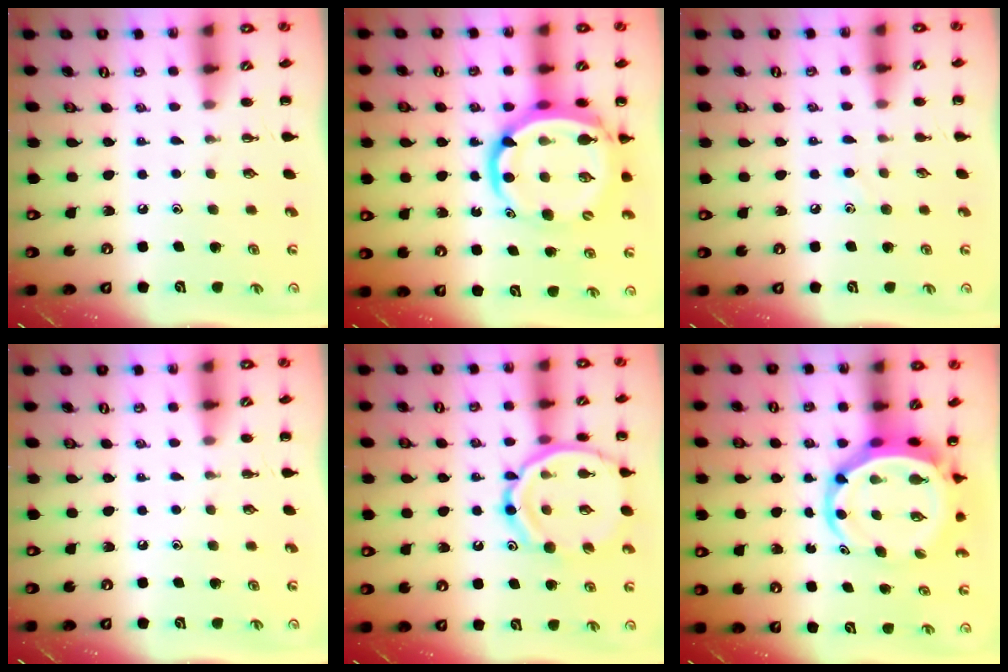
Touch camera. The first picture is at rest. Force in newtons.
{"total": 14.4, "press": 13.9, "slide": 3.8}
{"total": 4.5, "press": 4.3, "slide": 1.4}
{"total": 0.0}
{"total": 16.3, "press": 16.1, "slide": 2.5}
{"total": 8.6, "press": 8.1, "slide": 2.9}